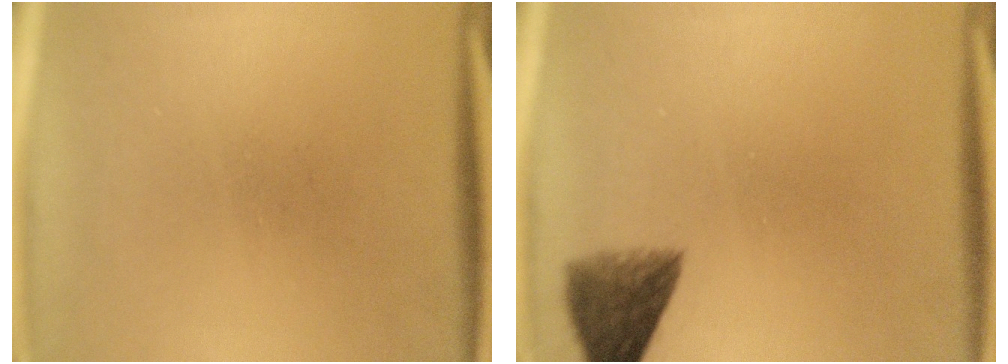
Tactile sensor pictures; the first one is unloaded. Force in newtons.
{"total": 5.7}